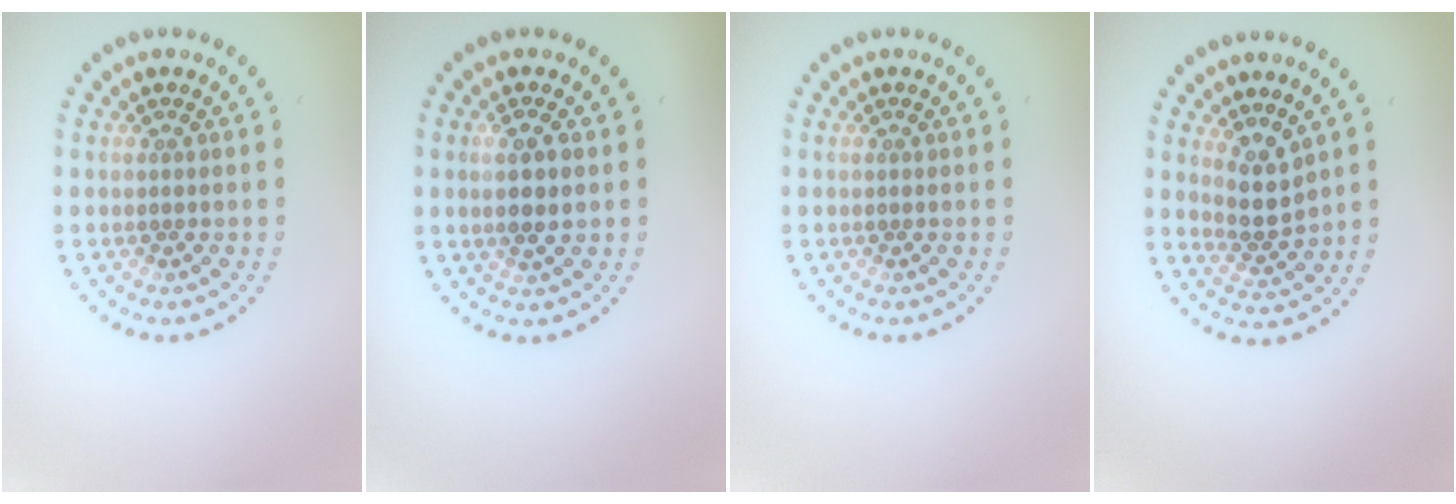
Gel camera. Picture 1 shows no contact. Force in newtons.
{"total": 2.6, "press": 2.5, "slide": 0.7}
{"total": 0.0}
{"total": 2.7, "press": 2.1, "slide": 1.8}